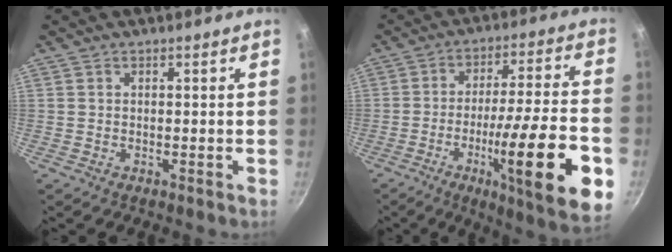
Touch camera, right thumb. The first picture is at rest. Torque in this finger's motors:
{"motor_torque": [2.58, 2.43, 2.25, -0.49, 0.36]}